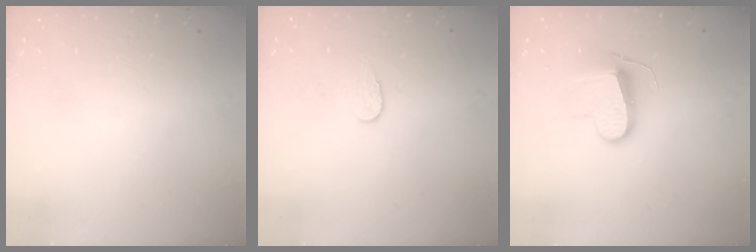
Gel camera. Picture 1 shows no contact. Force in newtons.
{"total": 5.3, "press": 5.3, "slide": 0.5}
{"total": 9.8, "press": 9.8, "slide": 0.3}